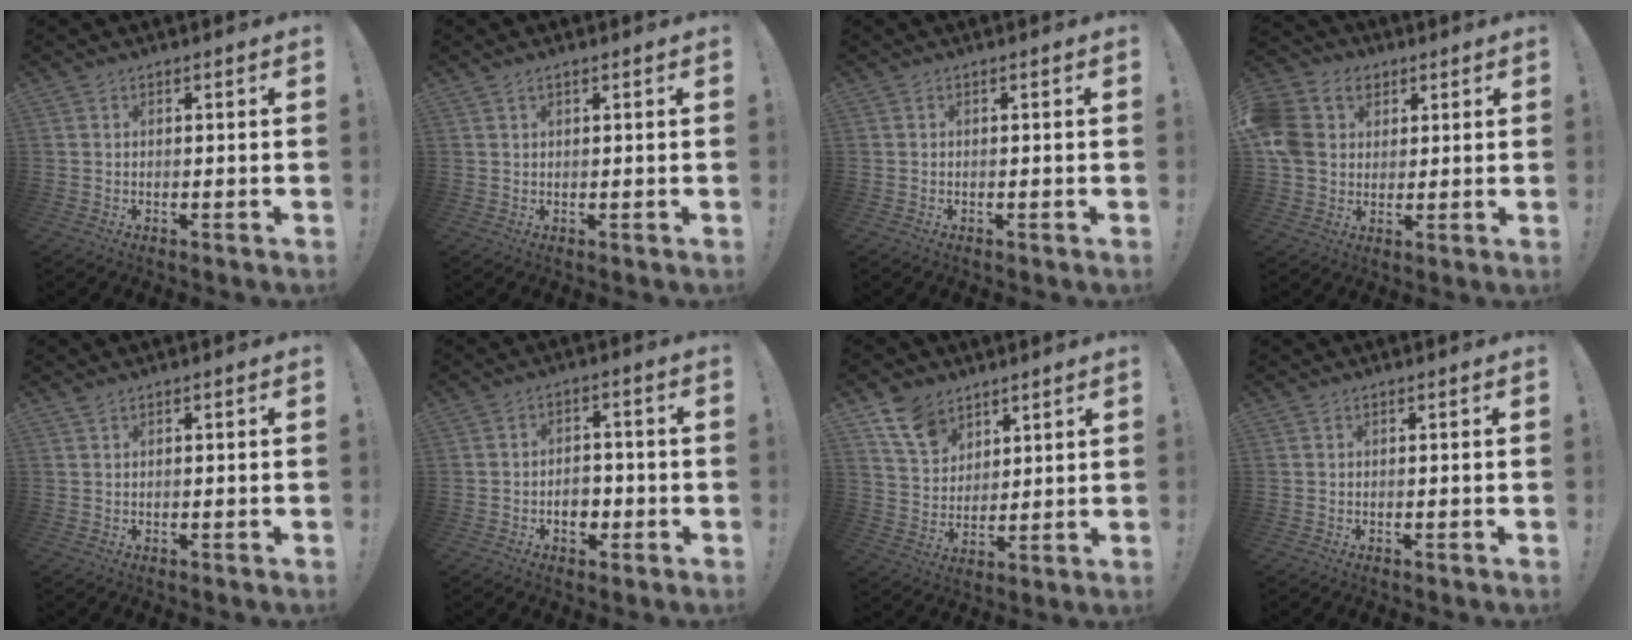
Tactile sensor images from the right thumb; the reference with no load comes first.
{"total": 1.1, "force": [0.8, 0.4, 0.7], "torque": [-0.018, 0.000, 0.015]}
{"total": 0.0}
{"total": 12.5, "force": [3.2, 10.7, 5.7], "torque": [-0.115, 0.002, 0.067]}
{"total": 1.1, "force": [0.9, 0.2, 0.5], "torque": [-0.010, 0.001, 0.017]}
{"total": 6.2, "force": [-1.8, 4.6, 3.7], "torque": [-0.048, 0.007, -0.032]}
{"total": 11.1, "force": [7.6, 7.2, 3.8], "torque": [-0.070, -0.044, 0.150]}
{"total": 0.0}